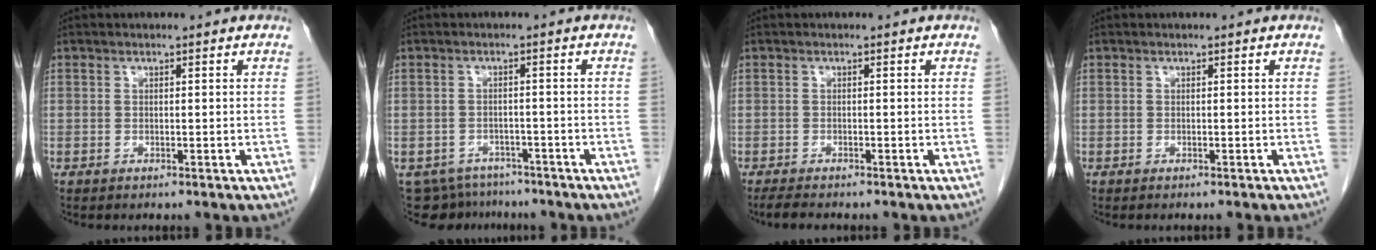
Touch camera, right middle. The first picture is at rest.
{"total": 7.4, "force": [-6.4, 3.7, 0.2], "torque": [-0.005, 0.006, -0.082]}
{"total": 3.0, "force": [-2.6, 0.5, 1.5], "torque": [-0.031, -0.009, -0.039]}
{"total": 1.2, "force": [-1.1, 0.0, 0.6], "torque": [-0.005, 0.001, -0.012]}